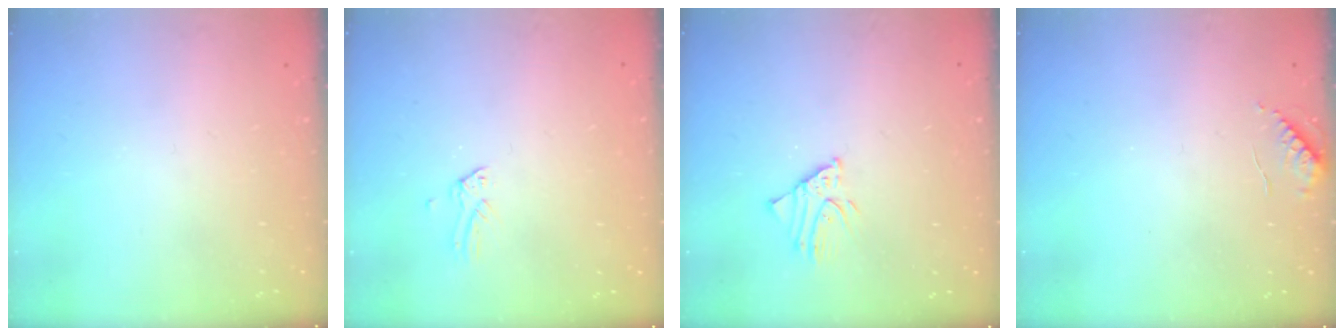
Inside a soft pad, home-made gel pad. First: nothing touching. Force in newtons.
{"total": 0.0}
{"total": 2.5, "press": 2.5, "slide": 0.2}
{"total": 6.6, "press": 6.6, "slide": 0.6}